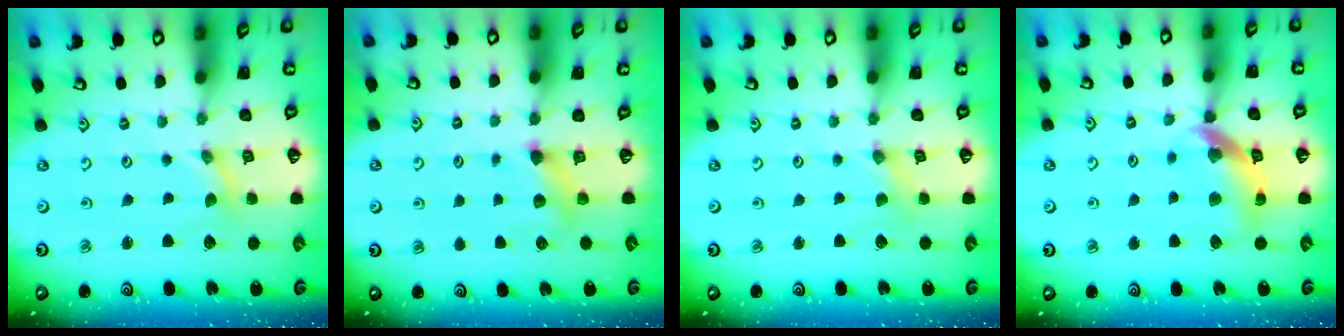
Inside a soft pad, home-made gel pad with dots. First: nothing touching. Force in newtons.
{"total": 5.6, "press": 5.6, "slide": 0.4}
{"total": 1.6, "press": 1.5, "slide": 0.3}
{"total": 12.5, "press": 12.4, "slide": 1.6}